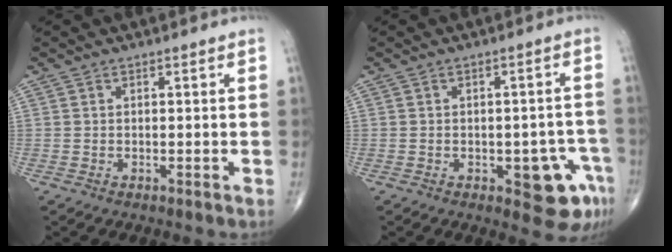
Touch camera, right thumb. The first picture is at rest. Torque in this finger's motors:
{"motor_torque": [2.53, 2.49, 0.65, -0.51, 0.05]}